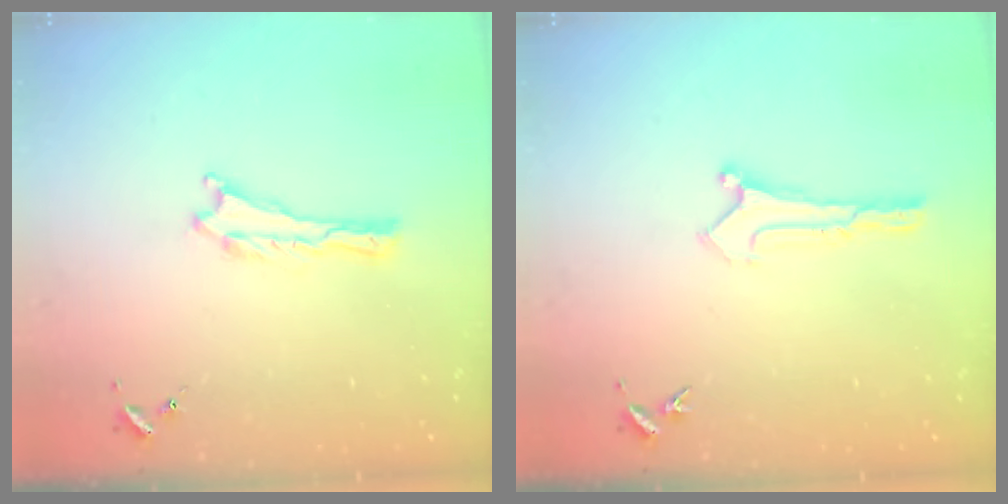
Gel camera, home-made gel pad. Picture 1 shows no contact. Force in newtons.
{"total": 0.0}